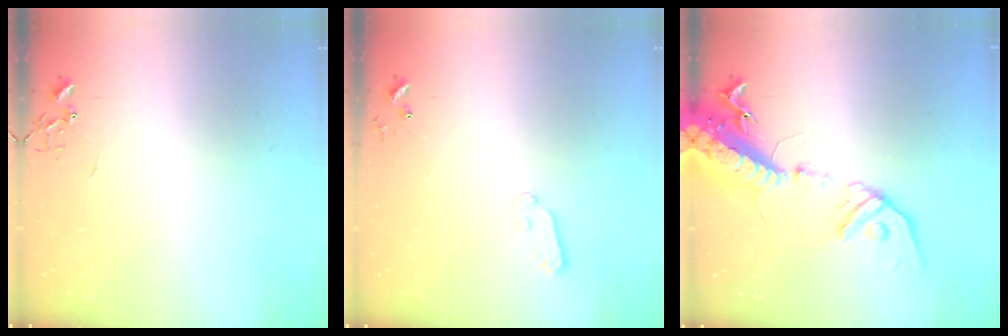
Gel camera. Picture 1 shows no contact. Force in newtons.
{"total": 5.9, "press": 5.9, "slide": 0.8}
{"total": 20.4, "press": 19.9, "slide": 4.3}